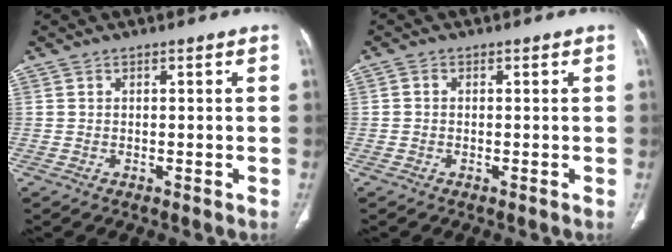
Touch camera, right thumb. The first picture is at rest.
{"total": 0.7, "force": [-0.1, 0.6, 0.4], "torque": [-0.006, 0.001, -0.005]}